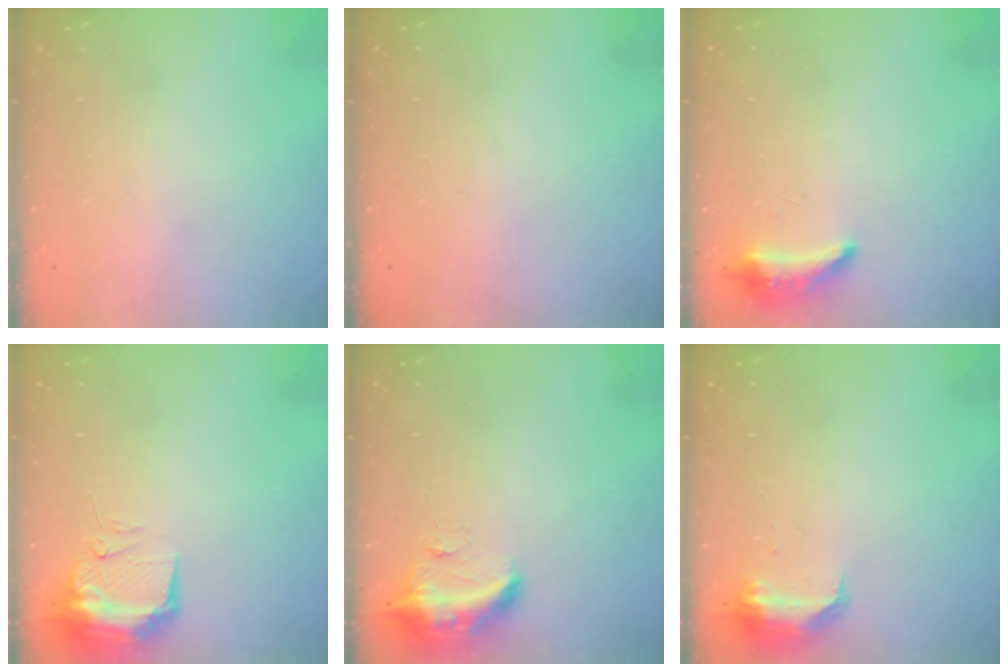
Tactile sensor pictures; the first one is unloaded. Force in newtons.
{"total": 0.0}
{"total": 8.3, "press": 8.1, "slide": 1.5}
{"total": 9.8, "press": 9.7, "slide": 1.2}
{"total": 9.6, "press": 9.6, "slide": 0.6}
{"total": 8.5, "press": 8.4, "slide": 0.9}